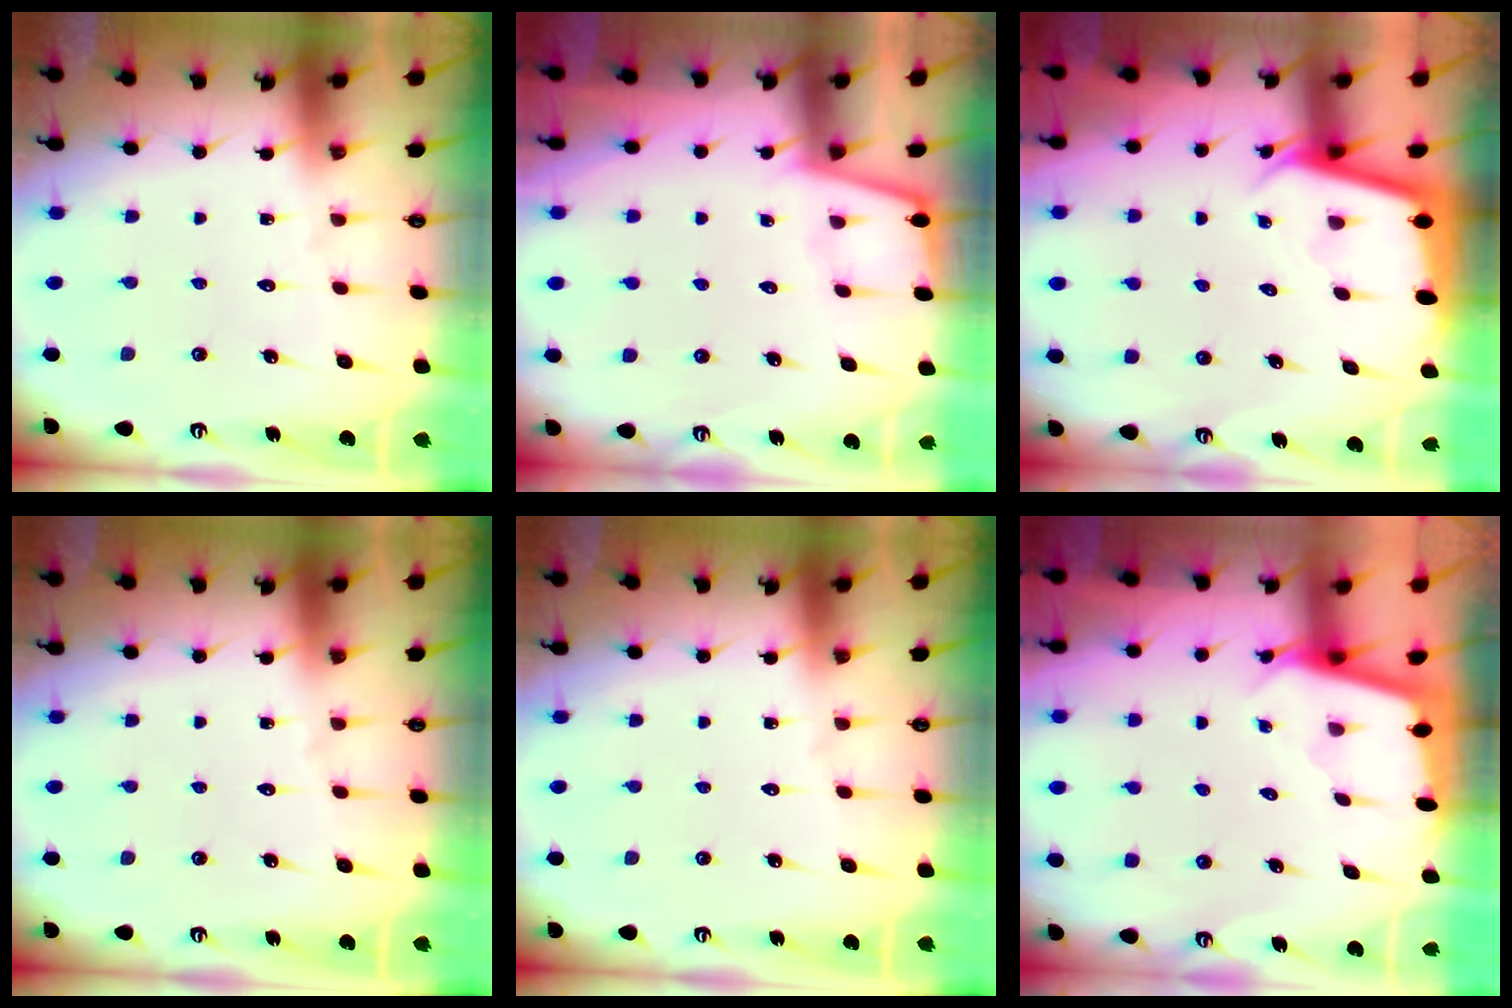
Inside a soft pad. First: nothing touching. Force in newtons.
{"total": 2.3, "press": 2.3, "slide": 0.3}
{"total": 2.5, "press": 2.5, "slide": 0.1}
{"total": 0.0}
{"total": 0.0}
{"total": 1.9, "press": 1.9, "slide": 0.2}